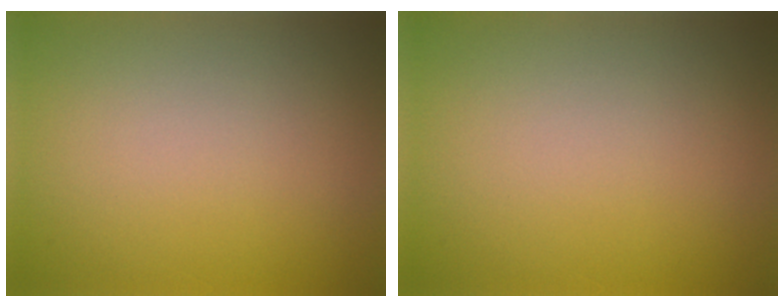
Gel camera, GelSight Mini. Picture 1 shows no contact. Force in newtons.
{"total": 0.0}